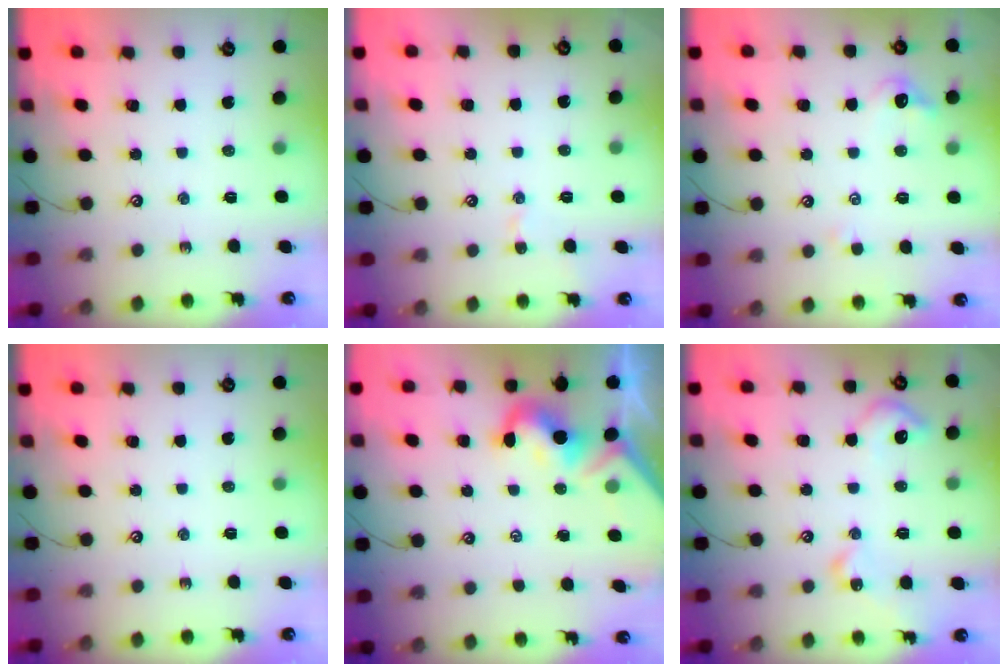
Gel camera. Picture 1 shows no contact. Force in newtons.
{"total": 1.6, "press": 1.5, "slide": 0.6}
{"total": 0.8, "press": 0.5, "slide": 0.7}
{"total": 0.0}
{"total": 4.4, "press": 4.3, "slide": 0.9}
{"total": 7.5, "press": 7.5, "slide": 0.8}